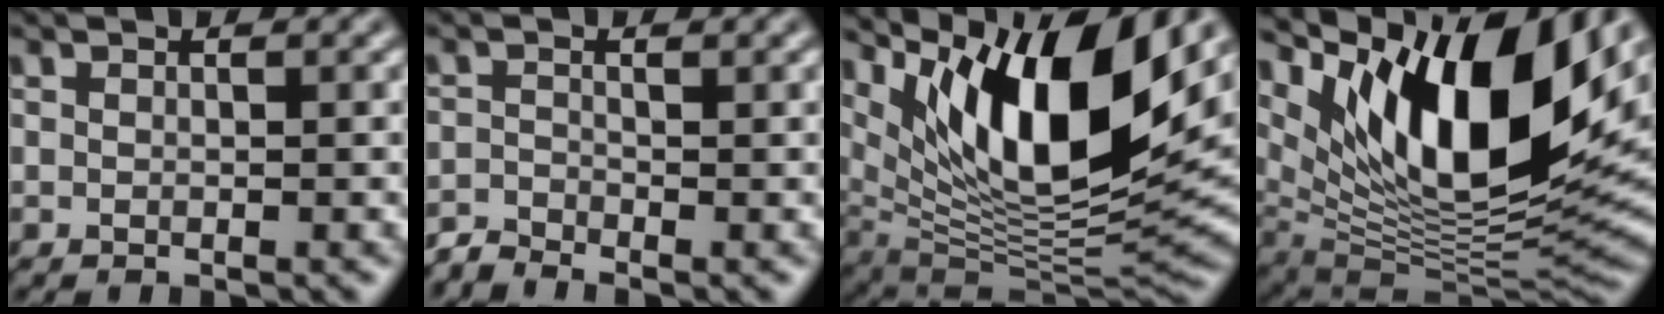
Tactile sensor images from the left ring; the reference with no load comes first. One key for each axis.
{"total": 1.6, "fx": -1.6, "fy": 0.1, "fz": 0.3, "tx": -0.008, "ty": -0.004, "tz": -0.042}
{"total": 13.7, "fx": 6.1, "fy": 4.6, "fz": 11.4, "tx": -0.189, "ty": -0.008, "tz": 0.115}
{"total": 14.9, "fx": 6.5, "fy": 5.8, "fz": 12.0, "tx": -0.194, "ty": -0.006, "tz": 0.118}